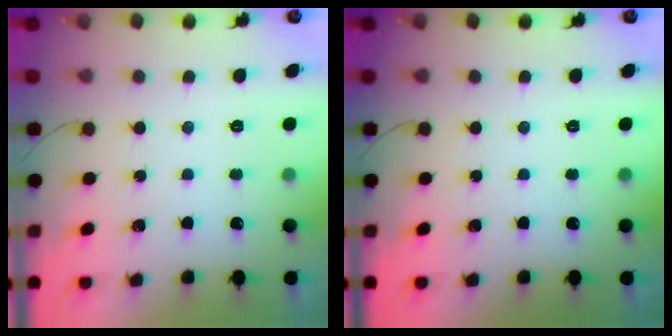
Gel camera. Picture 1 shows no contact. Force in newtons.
{"total": 0.0}